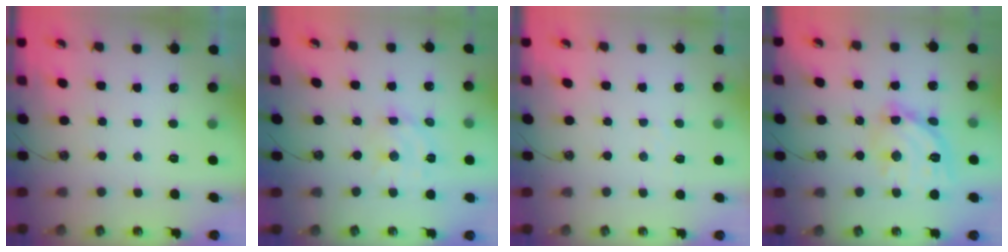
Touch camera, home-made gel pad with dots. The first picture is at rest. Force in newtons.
{"total": 8.8, "press": 8.8, "slide": 0.5}
{"total": 3.8, "press": 3.7, "slide": 0.5}
{"total": 15.1, "press": 15.0, "slide": 1.0}